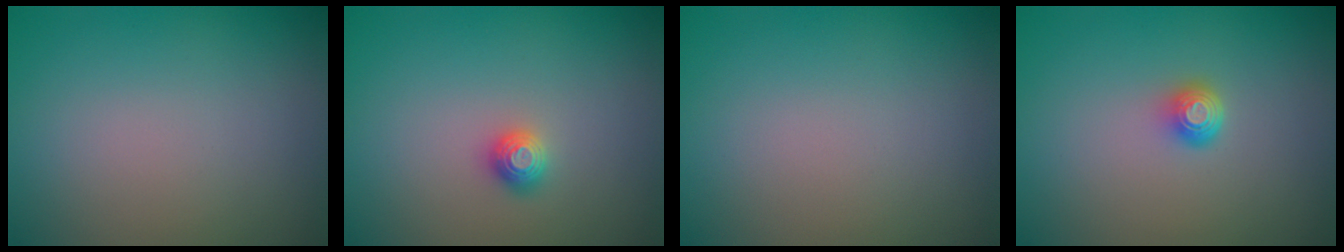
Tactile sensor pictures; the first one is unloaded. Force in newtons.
{"total": 1.2, "press": 1.1, "slide": 0.3}
{"total": 0.0}
{"total": 1.6, "press": 1.2, "slide": 1.1}